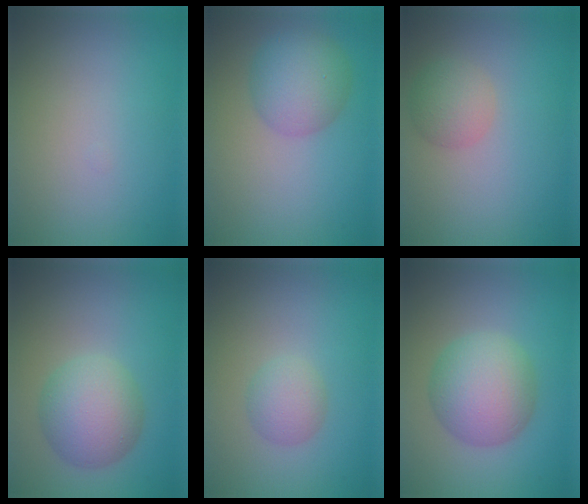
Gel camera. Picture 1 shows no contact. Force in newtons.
{"total": 4.7, "press": 4.7, "slide": 0.2}
{"total": 2.6, "press": 2.6, "slide": 0.1}
{"total": 5.5, "press": 5.5, "slide": 0.1}
{"total": 2.2, "press": 2.2, "slide": 0.1}
{"total": 6.3, "press": 6.3, "slide": 0.1}